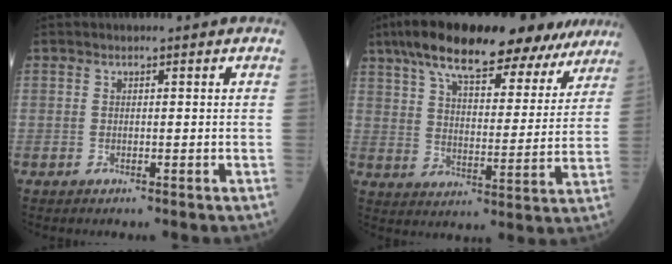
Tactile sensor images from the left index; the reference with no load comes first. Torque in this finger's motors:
{"motor_torque": [1.02, -1.11, 0.80, 0.21]}